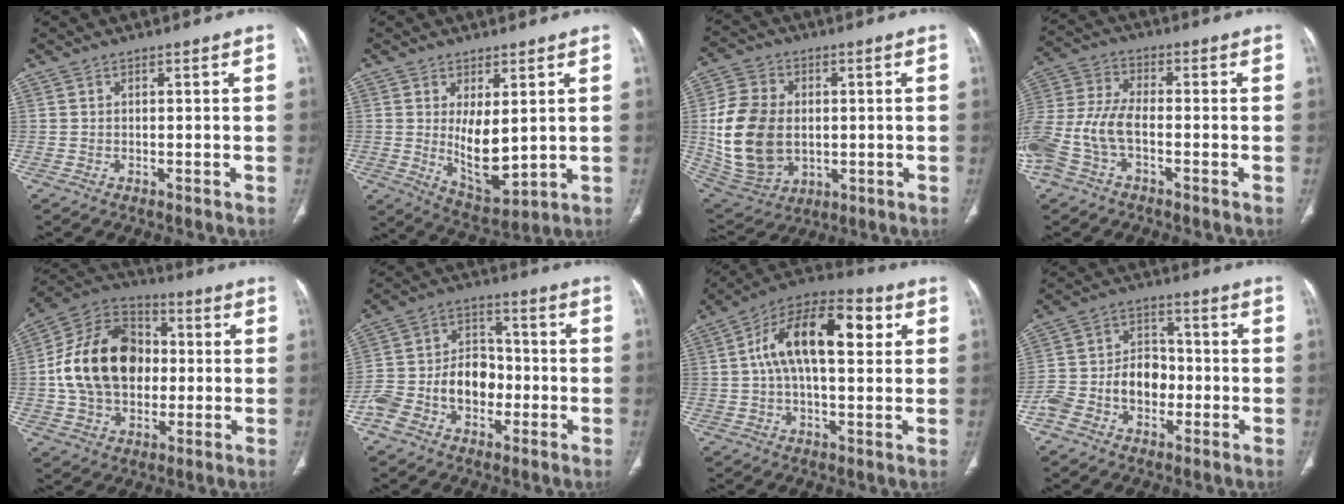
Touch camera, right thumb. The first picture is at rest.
{"total": 9.5, "force": [0.9, 4.4, 8.4], "torque": [-0.118, -0.031, 0.037]}
{"total": 18.1, "force": [0.1, 13.2, 12.4], "torque": [-0.229, -0.003, 0.021]}
{"total": 12.5, "force": [-4.1, 6.4, 9.9], "torque": [-0.232, 0.027, -0.081]}
{"total": 20.8, "force": [0.5, 15.0, 14.3], "torque": [-0.230, 0.026, 0.009]}
{"total": 13.8, "force": [-4.2, 9.8, 8.7], "torque": [-0.137, 0.051, -0.081]}
{"total": 17.9, "force": [4.0, 8.6, 15.1], "torque": [-0.237, 0.032, 0.056]}
{"total": 11.7, "force": [-3.4, 8.4, 7.4], "torque": [-0.117, 0.044, -0.068]}